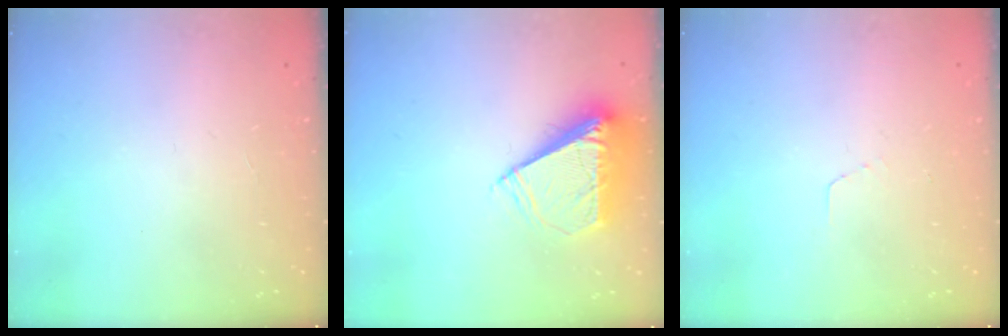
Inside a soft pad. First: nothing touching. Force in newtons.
{"total": 9.6, "press": 9.5, "slide": 1.2}
{"total": 2.6, "press": 2.6, "slide": 0.1}